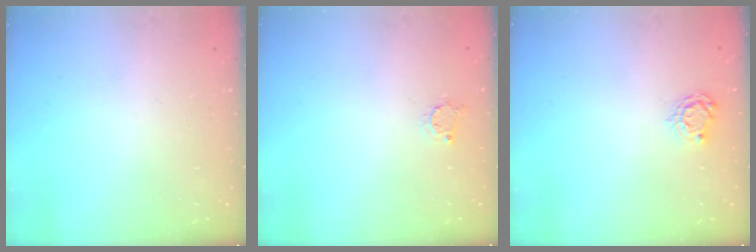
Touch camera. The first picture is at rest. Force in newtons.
{"total": 3.1, "press": 3.1, "slide": 0.3}
{"total": 5.0, "press": 5.0, "slide": 0.4}